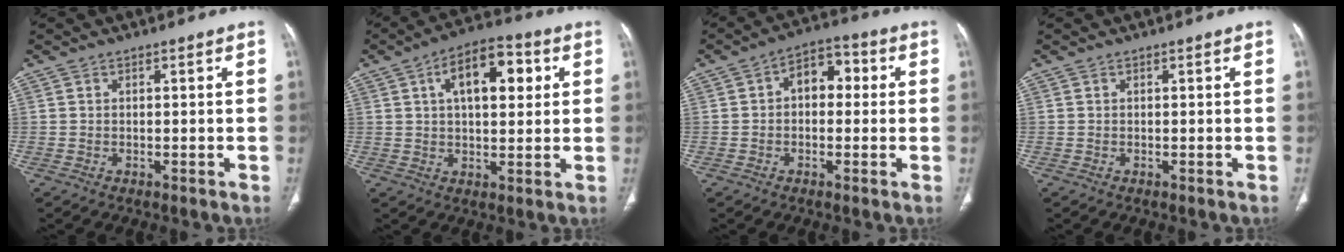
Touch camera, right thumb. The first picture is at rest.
{"total": 12.5, "force": [3.8, 6.3, 10.1], "torque": [-0.134, 0.012, 0.056]}
{"total": 7.3, "force": [0.8, 4.9, 5.4], "torque": [-0.050, 0.026, 0.001]}
{"total": 0.0}